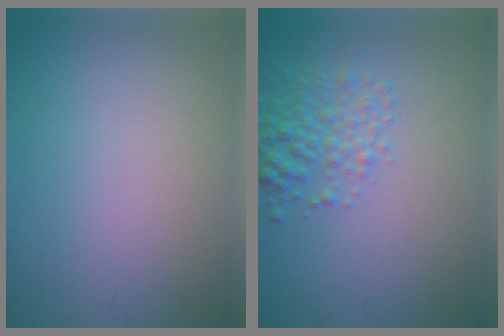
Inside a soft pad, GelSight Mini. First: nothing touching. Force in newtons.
{"total": 3.1, "press": 3.1, "slide": 0.1}